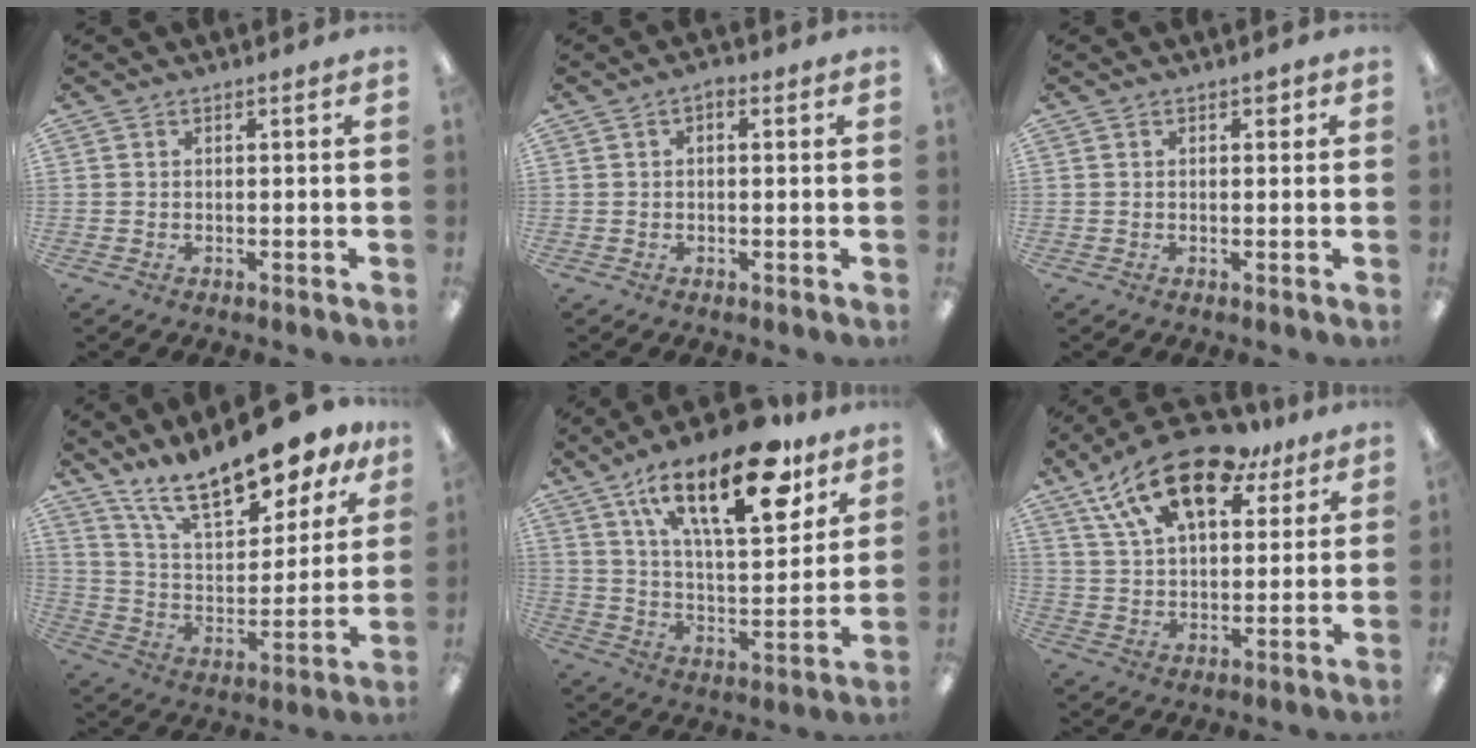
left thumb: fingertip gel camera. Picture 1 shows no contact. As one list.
[{"total": 1.9, "force": [0.1, 1.1, 1.6], "torque": [-0.022, 0.003, 0.000]}, {"total": 1.4, "force": [0.6, 0.9, 0.9], "torque": [-0.010, 0.000, 0.009]}, {"total": 19.3, "force": [15.4, 6.3, 9.7], "torque": [-0.176, -0.101, 0.269]}, {"total": 24.8, "force": [14.6, 9.7, 17.5], "torque": [-0.269, -0.072, 0.240]}, {"total": 19.2, "force": [11.7, 9.6, 11.9], "torque": [-0.204, -0.046, 0.206]}]